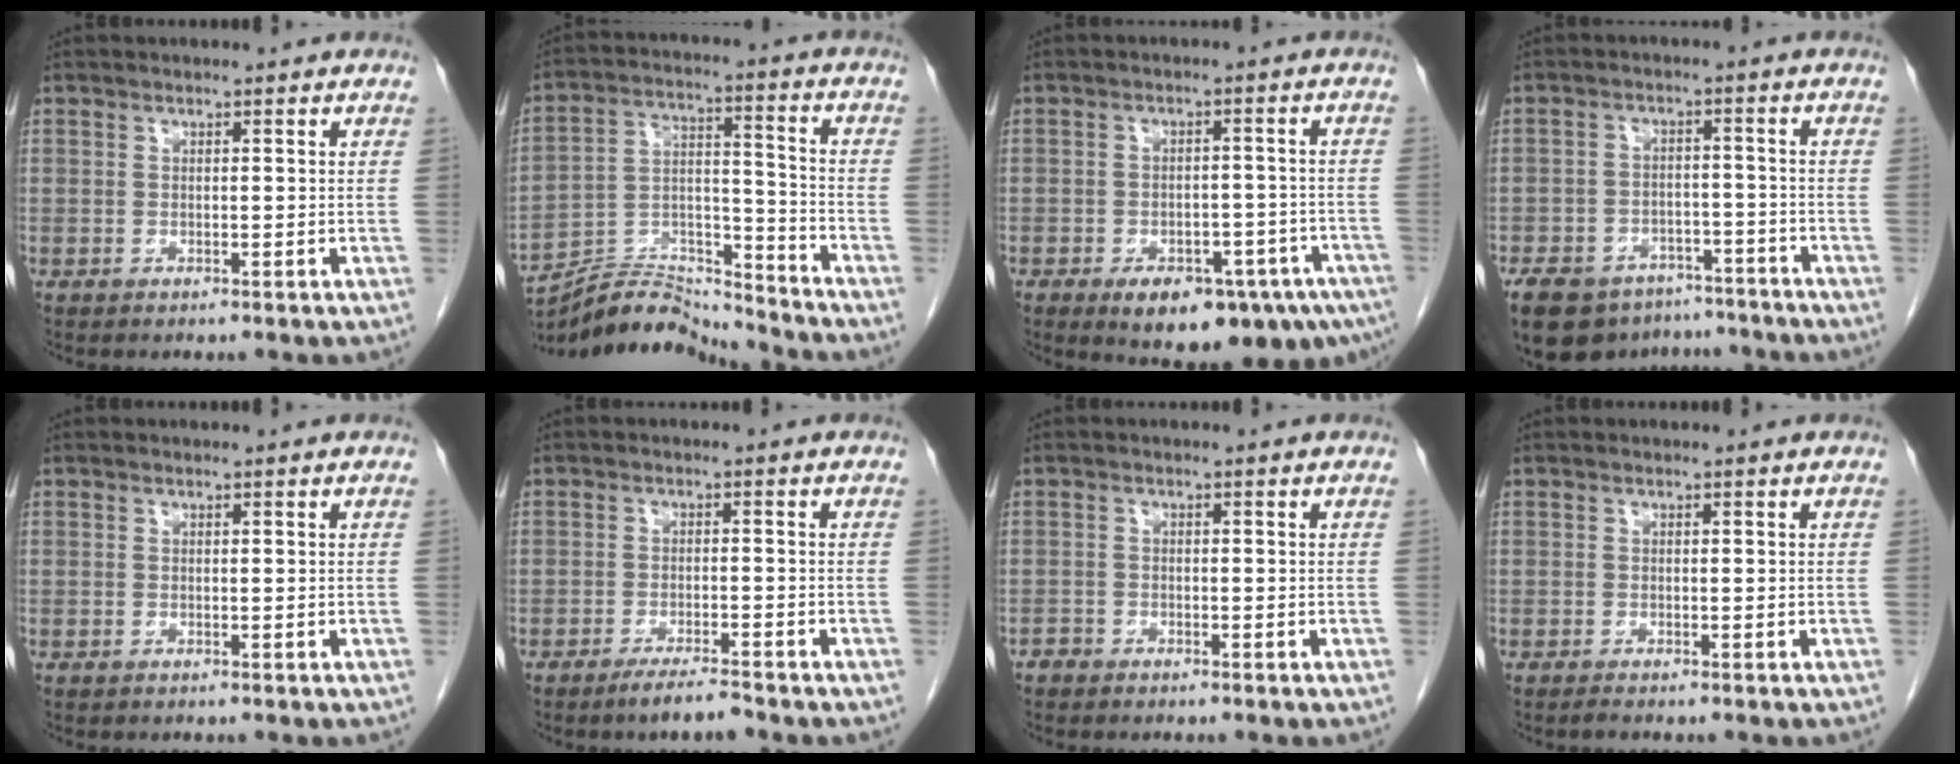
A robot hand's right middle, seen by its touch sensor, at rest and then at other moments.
{"total": 12.8, "force": [-12.8, 0.5, 0.9], "torque": [-0.013, 0.032, -0.228]}
{"total": 15.5, "force": [-9.7, 6.1, 10.4], "torque": [-0.092, 0.009, -0.124]}
{"total": 14.2, "force": [-10.9, 7.6, 5.2], "torque": [-0.100, 0.007, -0.149]}
{"total": 0.0}
{"total": 3.7, "force": [-3.0, 0.1, 2.1], "torque": [-0.038, -0.005, -0.053]}
{"total": 0.9, "force": [-0.8, 0.4, -0.1], "torque": [0.006, 0.003, -0.018]}
{"total": 0.6, "force": [-0.5, -0.1, 0.3], "torque": [-0.007, -0.001, -0.010]}